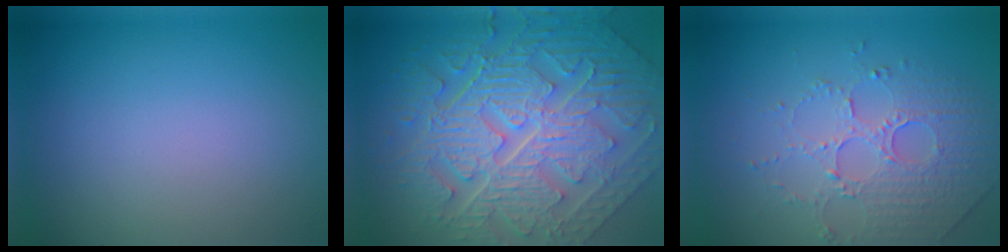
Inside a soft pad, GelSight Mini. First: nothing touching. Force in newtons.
{"total": 11.7, "press": 7.9, "slide": 8.6}
{"total": 5.0, "press": 3.4, "slide": 3.6}